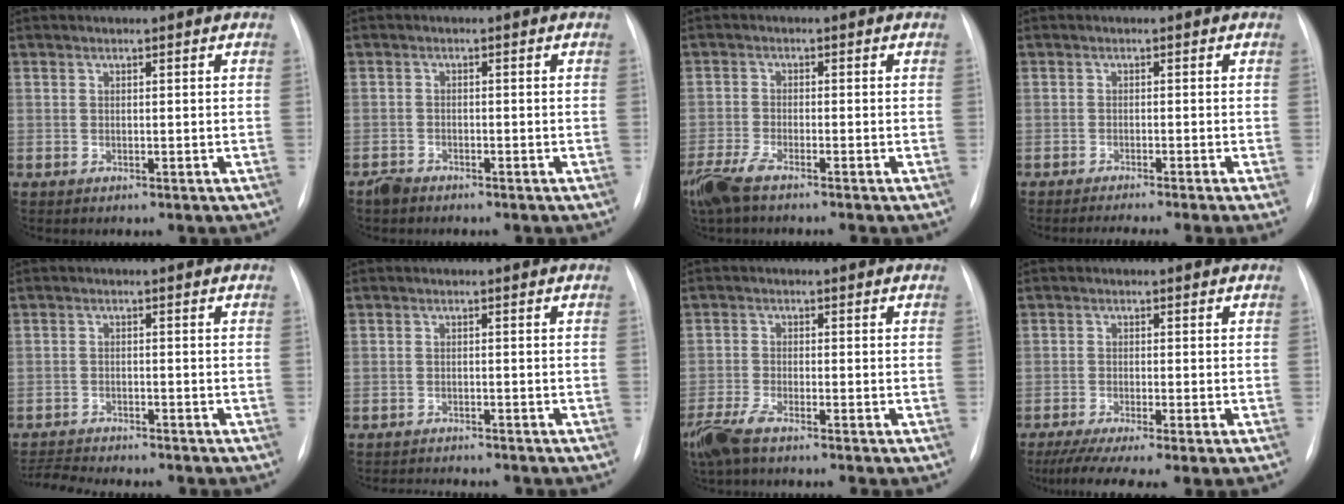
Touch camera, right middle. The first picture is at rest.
{"total": 1.8, "force": [-1.6, 0.8, 0.3], "torque": [-0.014, -0.001, -0.027]}
{"total": 5.6, "force": [-4.4, 0.6, 3.4], "torque": [-0.075, -0.016, -0.086]}
{"total": 6.7, "force": [-5.5, -1.0, 3.7], "torque": [-0.037, -0.010, -0.078]}
{"total": 8.4, "force": [-8.0, 0.5, 2.6], "torque": [-0.037, -0.006, -0.122]}
{"total": 6.9, "force": [-6.6, 0.7, 2.0], "torque": [-0.023, -0.008, -0.091]}
{"total": 5.5, "force": [-4.4, 0.5, 3.3], "torque": [-0.072, -0.016, -0.088]}
{"total": 9.8, "force": [-7.7, -0.1, 6.1], "torque": [-0.088, -0.023, -0.118]}